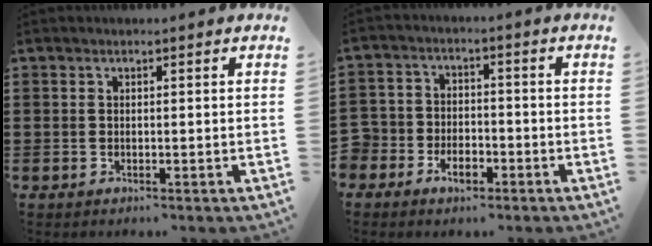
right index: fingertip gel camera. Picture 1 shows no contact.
{"total": 4.0, "force": [-2.6, 2.7, 1.4], "torque": [-0.039, 0.007, -0.055]}